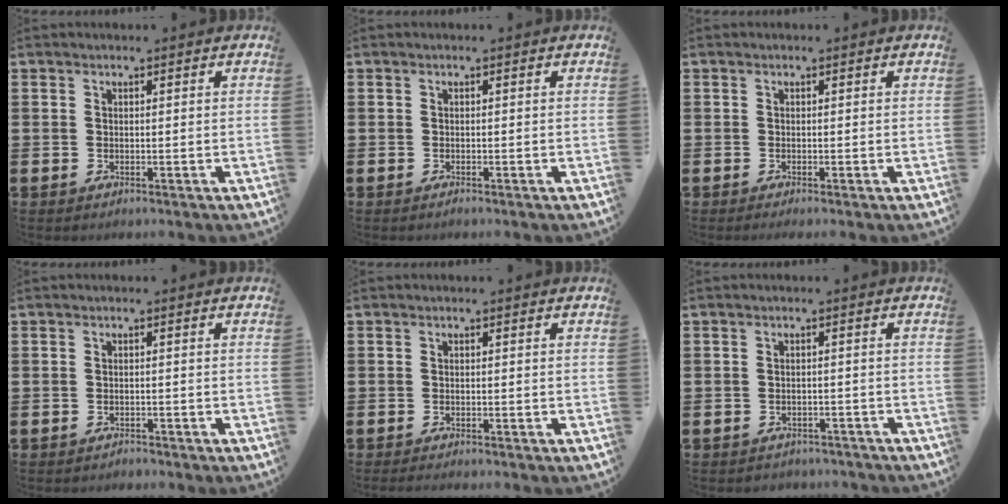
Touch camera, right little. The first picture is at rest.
{"total": 0.0}
{"total": 0.0}
{"total": 0.8, "force": [-0.8, 0.1, -0.1], "torque": [-0.001, 0.000, -0.017]}
{"total": 0.5, "force": [-0.5, 0.0, 0.2], "torque": [-0.002, -0.003, -0.009]}
{"total": 1.2, "force": [-1.1, 0.2, -0.1], "torque": [-0.002, 0.004, -0.026]}